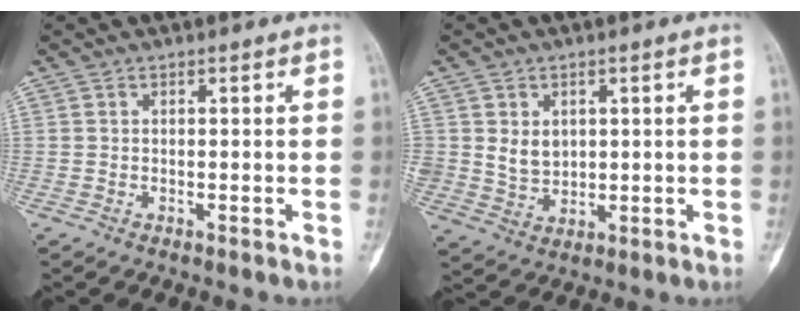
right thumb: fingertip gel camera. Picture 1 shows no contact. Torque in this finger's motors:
{"motor_torque": [-0.23, 0.37, 0.58, 0.10, 0.24]}